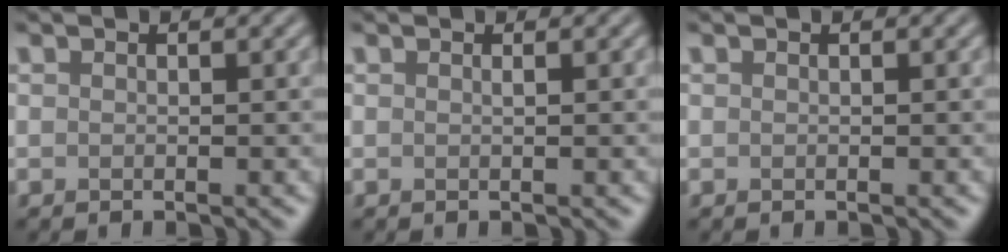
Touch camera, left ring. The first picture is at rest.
{"total": 0.5, "force": [0.2, 0.2, 0.5], "torque": [-0.001, 0.001, 0.001]}
{"total": 0.0}